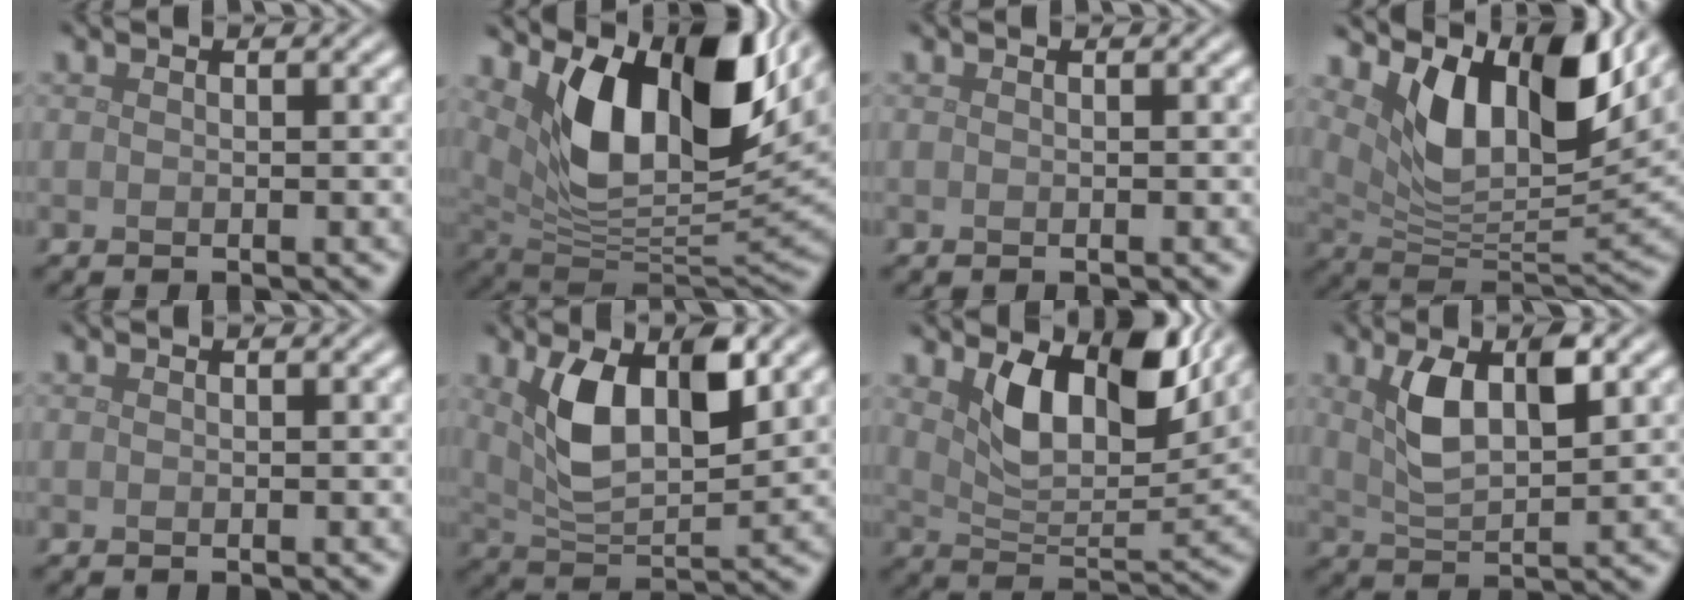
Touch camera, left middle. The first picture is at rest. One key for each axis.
{"total": 11.7, "fx": 4.8, "fy": 5.2, "fz": 9.3, "tx": -0.155, "ty": -0.011, "tz": 0.091}
{"total": 0.0}
{"total": 9.9, "fx": 5.0, "fy": 4.2, "fz": 7.5, "tx": -0.124, "ty": -0.008, "tz": 0.090}
{"total": 0.0}
{"total": 7.0, "fx": 2.3, "fy": 3.1, "fz": 5.8, "tx": -0.116, "ty": 0.000, "tz": 0.046}
{"total": 8.0, "fx": 3.4, "fy": 4.1, "fz": 5.9, "tx": -0.102, "ty": -0.012, "tz": 0.056}
{"total": 4.8, "fx": 1.8, "fy": 1.8, "fz": 4.0, "tx": -0.085, "ty": 0.003, "tz": 0.033}